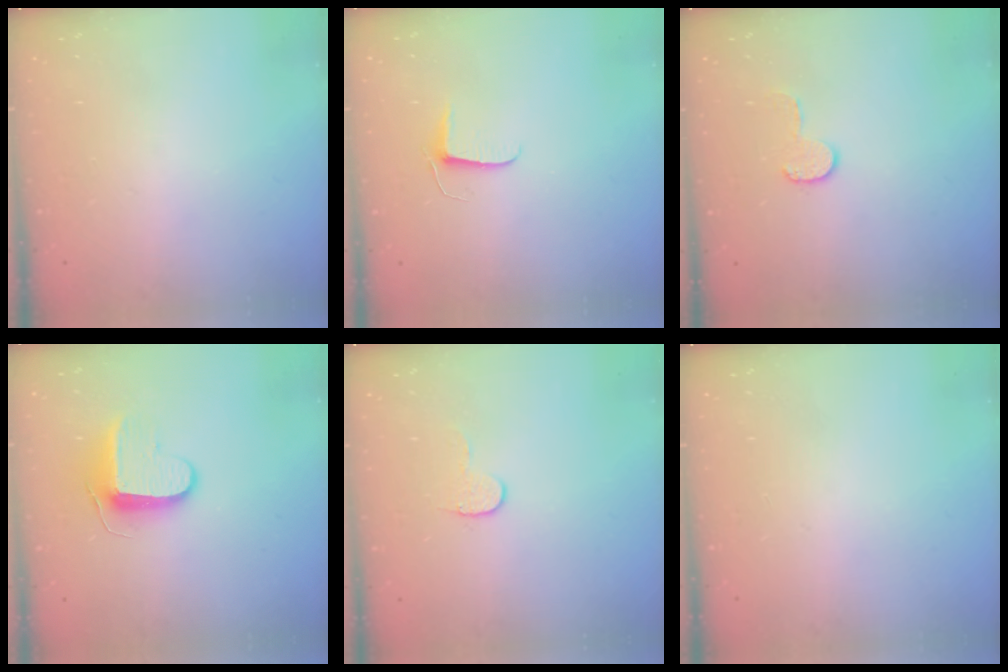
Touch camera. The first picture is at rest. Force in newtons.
{"total": 5.5, "press": 5.5, "slide": 0.5}
{"total": 5.9, "press": 5.9, "slide": 0.4}
{"total": 8.9, "press": 8.9, "slide": 0.8}
{"total": 5.7, "press": 5.7, "slide": 0.5}
{"total": 0.0}